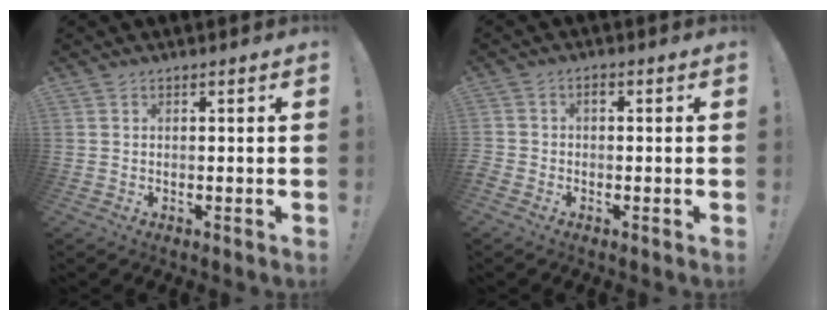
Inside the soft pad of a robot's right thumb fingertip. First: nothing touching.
{"total": 2.0, "force": [-0.9, 1.5, 1.0], "torque": [-0.018, 0.008, -0.018]}